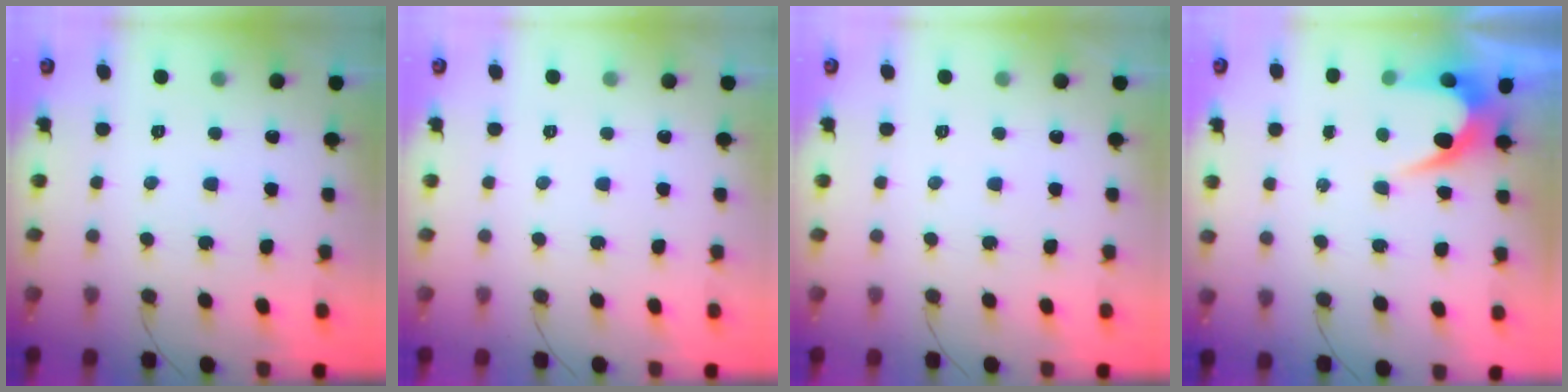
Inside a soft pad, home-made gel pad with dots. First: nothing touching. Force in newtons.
{"total": 0.0}
{"total": 0.0}
{"total": 6.1, "press": 6.1, "slide": 0.3}